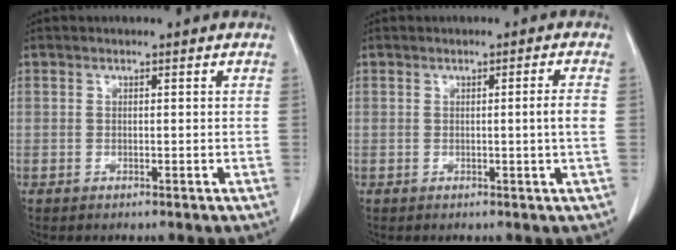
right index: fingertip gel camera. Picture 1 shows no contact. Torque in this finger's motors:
{"motor_torque": [0.43, -0.13, 0.07, 0.03]}